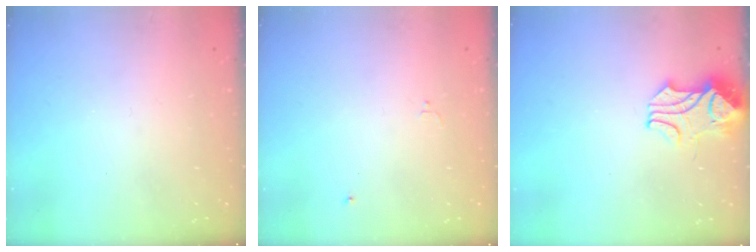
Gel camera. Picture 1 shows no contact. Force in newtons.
{"total": 0.0}
{"total": 2.4, "press": 2.2, "slide": 1.0}